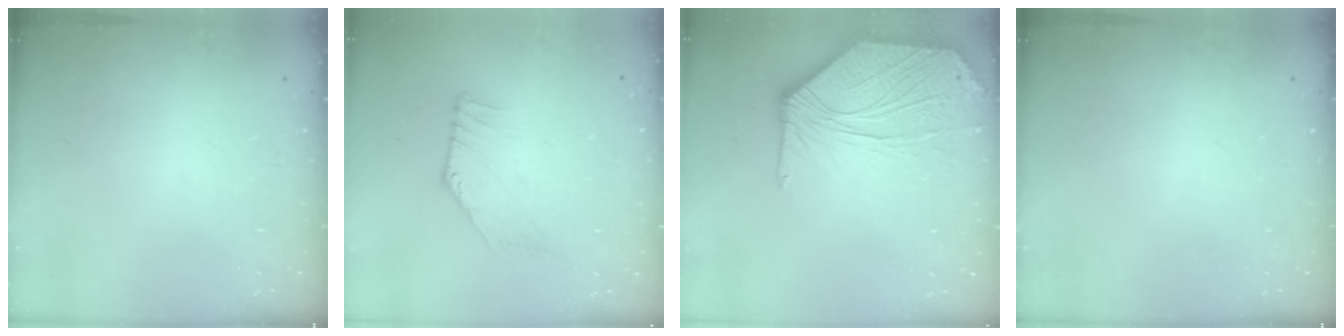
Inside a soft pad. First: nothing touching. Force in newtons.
{"total": 2.7, "press": 2.7, "slide": 0.2}
{"total": 10.4, "press": 10.3, "slide": 1.3}
{"total": 0.0}